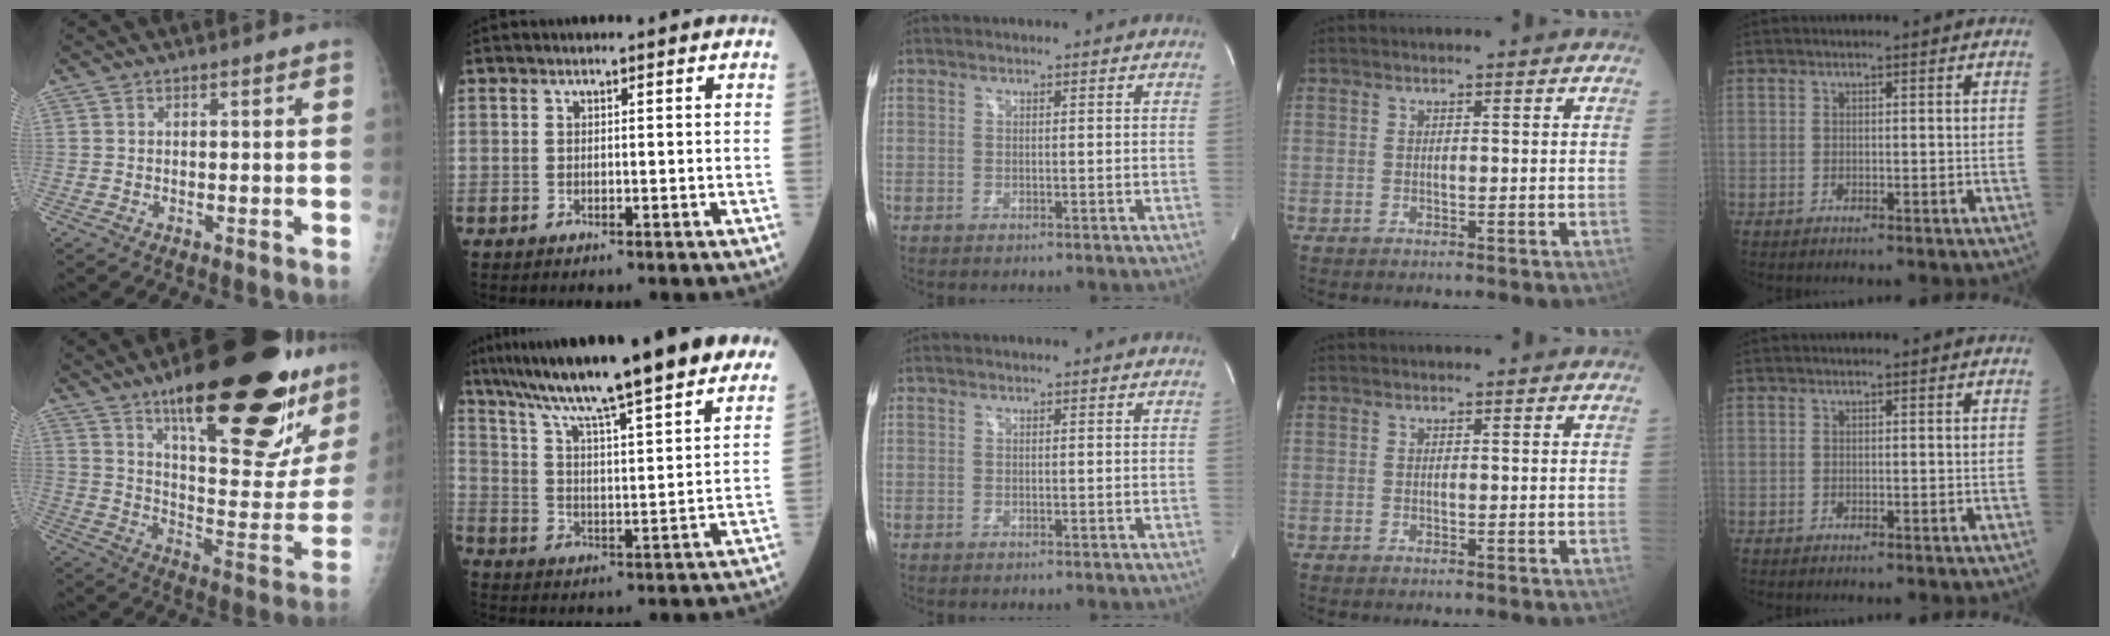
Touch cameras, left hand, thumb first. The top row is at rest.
{"thumb": {"total": 31.2, "force": [18.8, 8.6, 23.4], "torque": [-0.277, -0.069, 0.281]}, "index": {"total": 26.4, "force": [21.8, 1.6, 14.8], "torque": [-0.238, -0.006, 0.309]}}